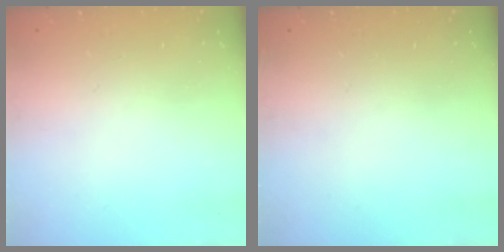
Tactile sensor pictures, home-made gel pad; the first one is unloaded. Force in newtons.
{"total": 2.3, "press": 2.2, "slide": 0.8}